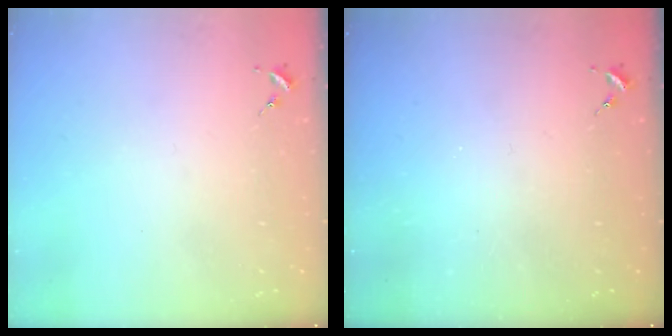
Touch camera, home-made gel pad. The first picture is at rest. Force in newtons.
{"total": 0.0}